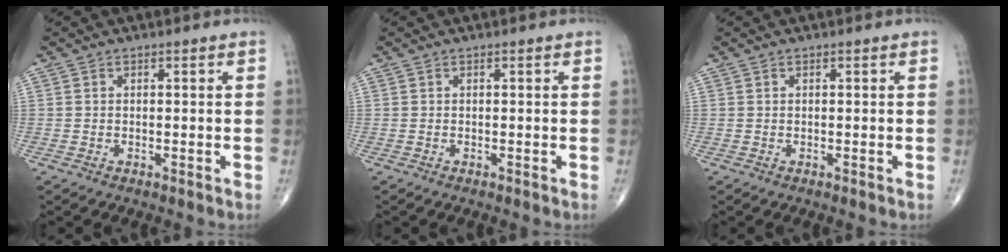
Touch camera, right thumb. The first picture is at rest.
{"total": 0.0}
{"total": 0.0}